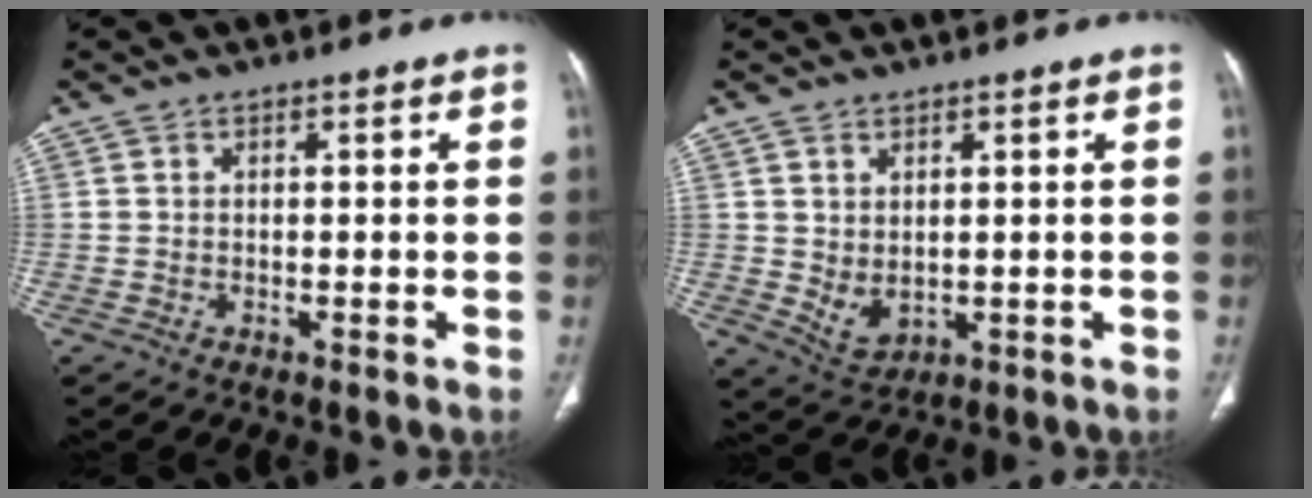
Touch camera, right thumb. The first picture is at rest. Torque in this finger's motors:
{"motor_torque": [-0.47, 0.43, -0.11, 0.15, 0.11]}